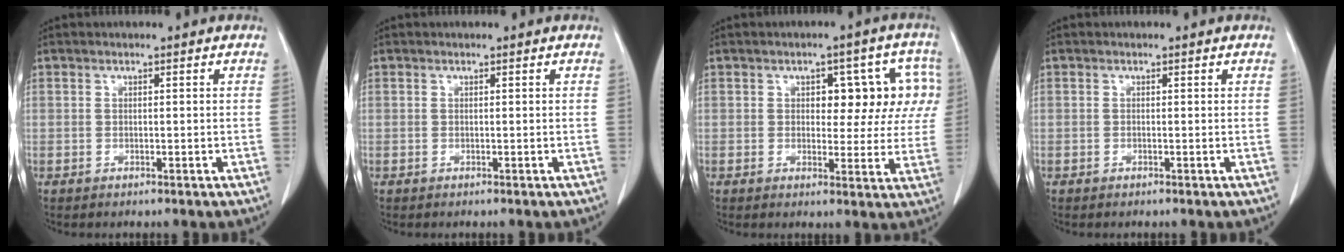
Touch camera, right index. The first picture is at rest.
{"total": 0.0}
{"total": 8.8, "force": [2.0, 4.8, 7.1], "torque": [-0.065, 0.033, 0.022]}
{"total": 0.0}